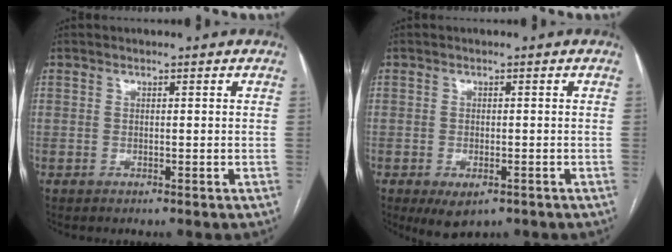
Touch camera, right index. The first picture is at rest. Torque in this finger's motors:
{"motor_torque": [0.66, -0.47, 0.17, 0.03]}